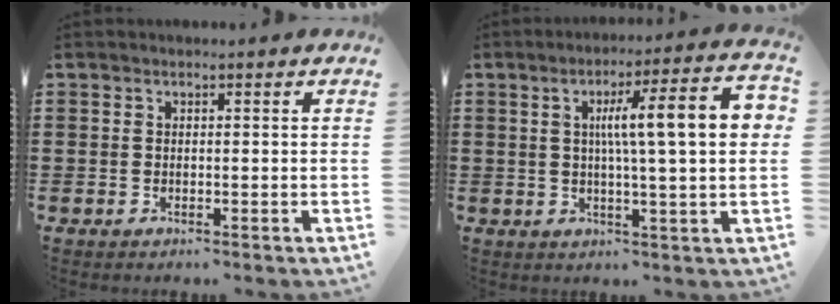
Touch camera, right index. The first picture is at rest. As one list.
[{"total": 11.2, "force": [1.8, 1.1, 11.0], "torque": [-0.187, -0.001, 0.022]}]